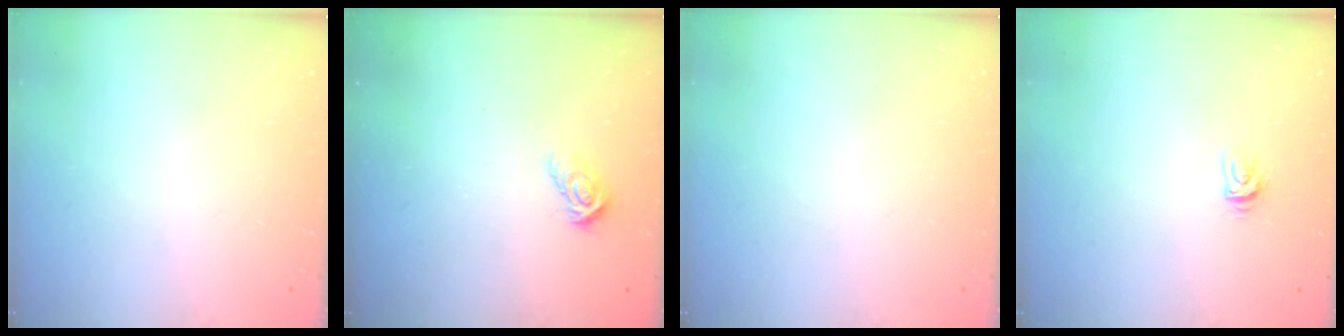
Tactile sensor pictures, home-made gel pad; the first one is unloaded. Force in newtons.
{"total": 5.3, "press": 5.3, "slide": 0.3}
{"total": 0.0}
{"total": 3.7, "press": 3.7, "slide": 0.1}